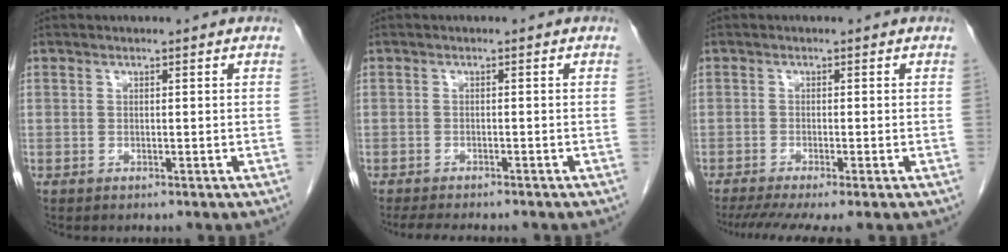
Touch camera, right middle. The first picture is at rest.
{"total": 6.3, "force": [-5.5, 1.2, 2.9], "torque": [-0.040, -0.010, -0.080]}
{"total": 7.4, "force": [-5.7, 0.5, 4.8], "torque": [-0.071, -0.015, -0.093]}